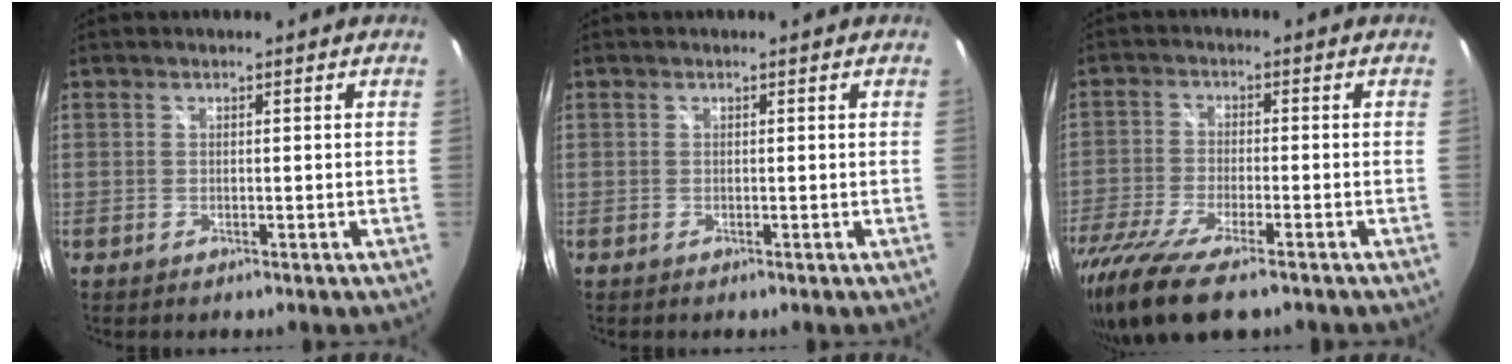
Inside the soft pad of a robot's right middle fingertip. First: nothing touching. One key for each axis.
{"total": 0.0}
{"total": 13.5, "fx": -9.9, "fy": 3.1, "fz": 8.7, "tx": -0.195, "ty": -0.056, "tz": -0.185}